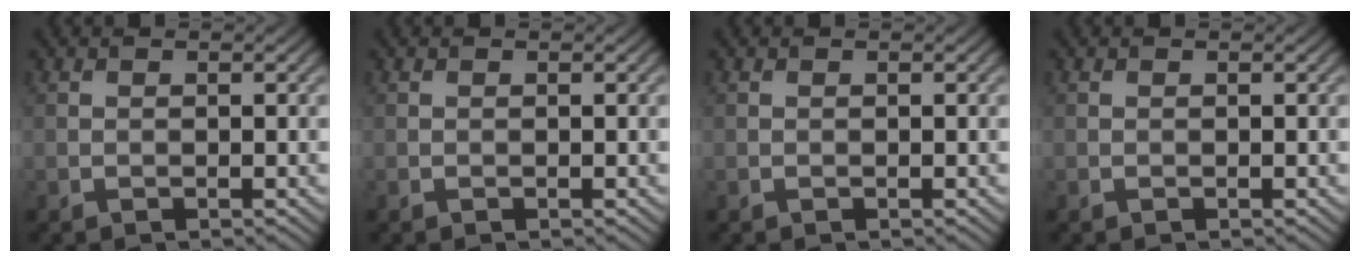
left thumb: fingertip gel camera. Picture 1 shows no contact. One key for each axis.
{"total": 0.0}
{"total": 0.0}
{"total": 0.0}